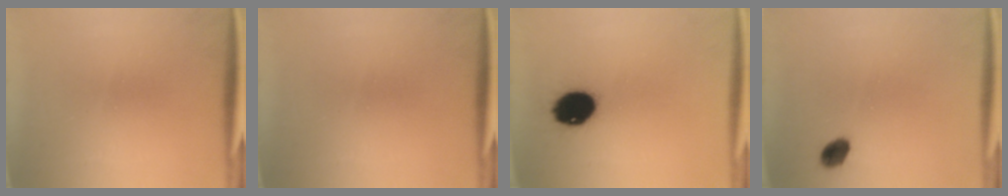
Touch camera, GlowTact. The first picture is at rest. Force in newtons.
{"total": 0.0}
{"total": 11.3}
{"total": 3.1}